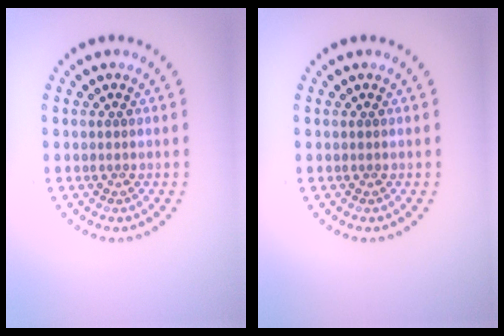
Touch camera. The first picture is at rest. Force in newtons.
{"total": 0.0}